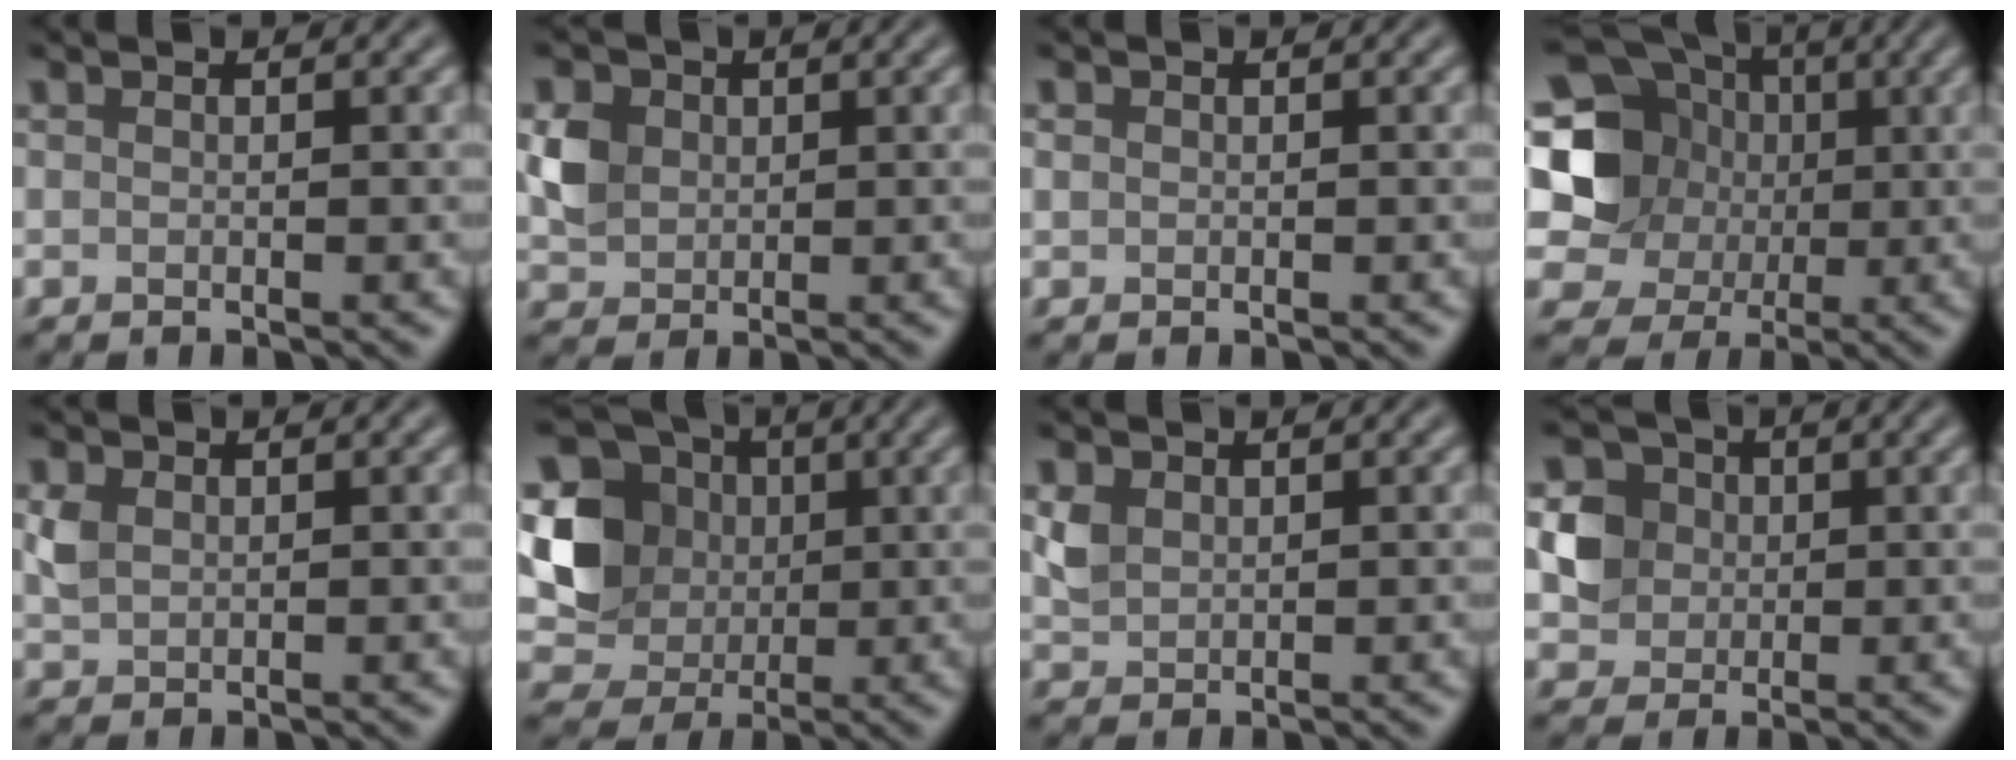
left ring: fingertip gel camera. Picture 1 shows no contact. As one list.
[{"total": 3.1, "force": [0.7, 2.7, 1.4], "torque": [-0.032, 0.001, 0.016]}, {"total": 0.5, "force": [0.1, 0.5, 0.1], "torque": [0.001, 0.000, 0.001]}, {"total": 12.4, "force": [1.6, 11.4, 4.6], "torque": [-0.131, 0.041, 0.000]}, {"total": 1.7, "force": [0.6, 1.3, 1.0], "torque": [-0.024, 0.002, 0.014]}, {"total": 6.2, "force": [0.7, 5.6, 2.6], "torque": [-0.055, 0.000, 0.009]}, {"total": 1.9, "force": [0.8, 1.5, 0.8], "torque": [-0.021, 0.001, 0.018]}, {"total": 3.4, "force": [0.3, 3.2, 1.1], "torque": [-0.014, 0.005, 0.007]}]